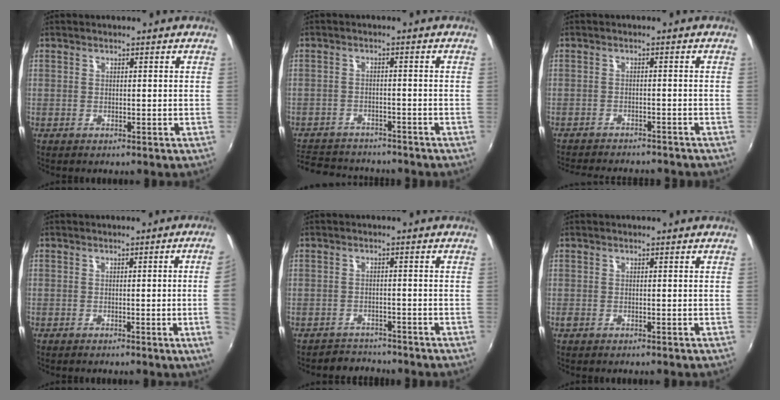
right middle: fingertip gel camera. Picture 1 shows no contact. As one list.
[{"total": 12.0, "force": [-10.5, 4.6, 3.7], "torque": [-0.104, 0.006, -0.160]}, {"total": 10.2, "force": [-9.2, 2.5, 3.6], "torque": [-0.087, -0.017, -0.133]}, {"total": 5.2, "force": [0.0, -1.7, 4.9], "torque": [-0.074, -0.009, 0.005]}, {"total": 3.7, "force": [-3.4, 1.5, -0.5], "torque": [-0.004, 0.007, -0.058]}, {"total": 0.8, "force": [-0.5, 0.6, 0.3], "torque": [-0.006, -0.003, -0.010]}]